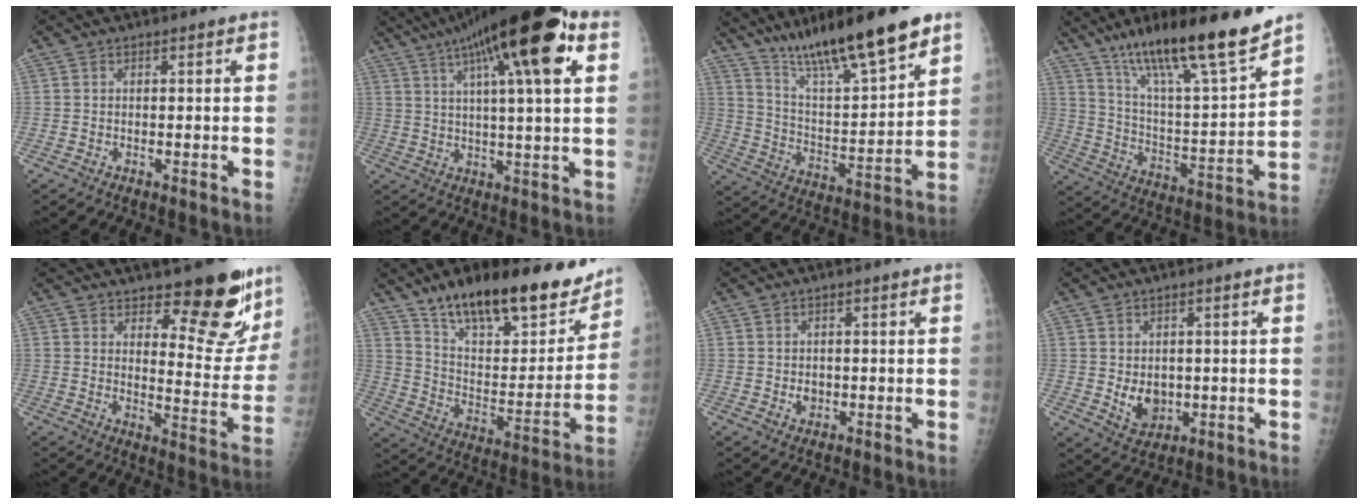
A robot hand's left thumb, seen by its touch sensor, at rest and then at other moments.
{"total": 21.8, "force": [9.8, 4.5, 18.9], "torque": [-0.305, 0.012, 0.153]}
{"total": 21.2, "force": [15.4, 3.2, 14.2], "torque": [-0.218, -0.067, 0.268]}
{"total": 21.8, "force": [16.0, 2.6, 14.6], "torque": [-0.221, -0.074, 0.276]}
{"total": 15.2, "force": [11.3, 5.4, 8.7], "torque": [-0.058, -0.100, 0.153]}
{"total": 25.8, "force": [19.2, 9.5, 14.3], "torque": [-0.180, -0.083, 0.308]}
{"total": 1.9, "force": [-0.1, 1.6, 1.1], "torque": [-0.008, 0.001, 0.003]}
{"total": 5.7, "force": [-0.1, 4.4, 3.7], "torque": [-0.038, -0.010, 0.015]}